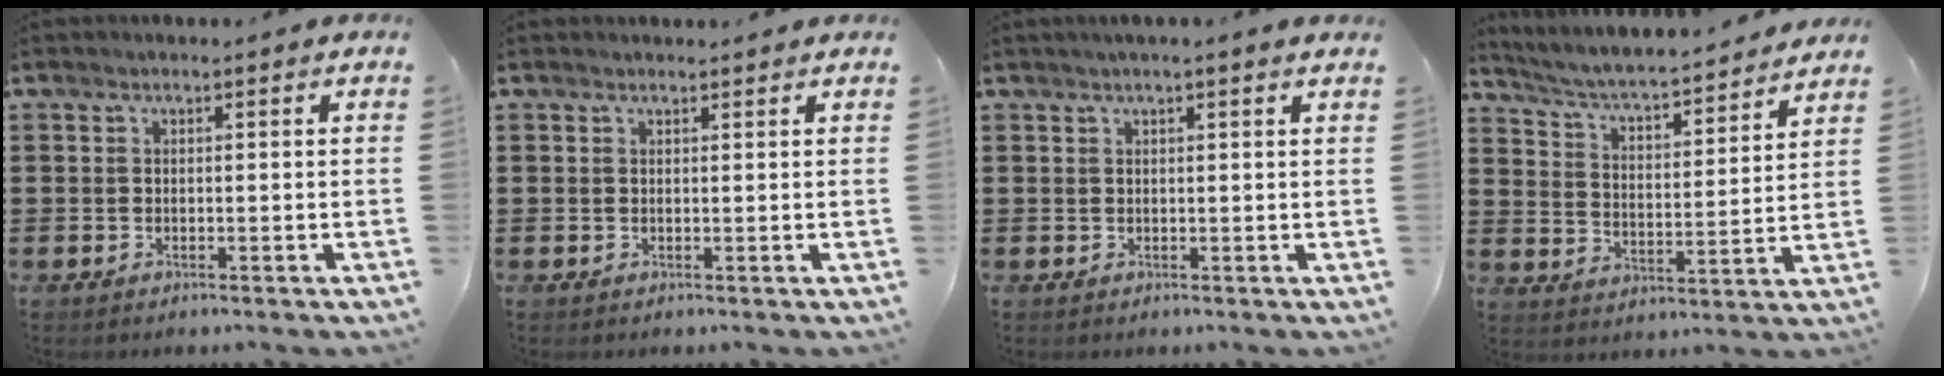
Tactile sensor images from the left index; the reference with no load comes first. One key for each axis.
{"total": 0.7, "fx": 0.7, "fy": 0.2, "fz": 0.1, "tx": -0.003, "ty": 0.001, "tz": 0.014}
{"total": 1.3, "fx": 0.9, "fy": 0.0, "fz": 1.0, "tx": -0.019, "ty": 0.000, "tz": 0.016}
{"total": 4.1, "fx": 3.9, "fy": 0.1, "fz": 1.3, "tx": -0.047, "ty": -0.035, "tz": 0.058}